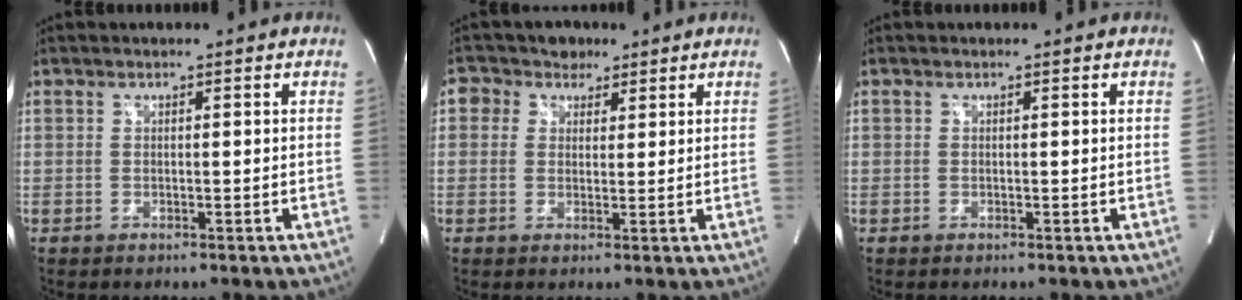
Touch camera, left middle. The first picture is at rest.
{"total": 4.4, "force": [2.4, 3.7, 0.8], "torque": [-0.018, 0.025, 0.041]}
{"total": 0.0}